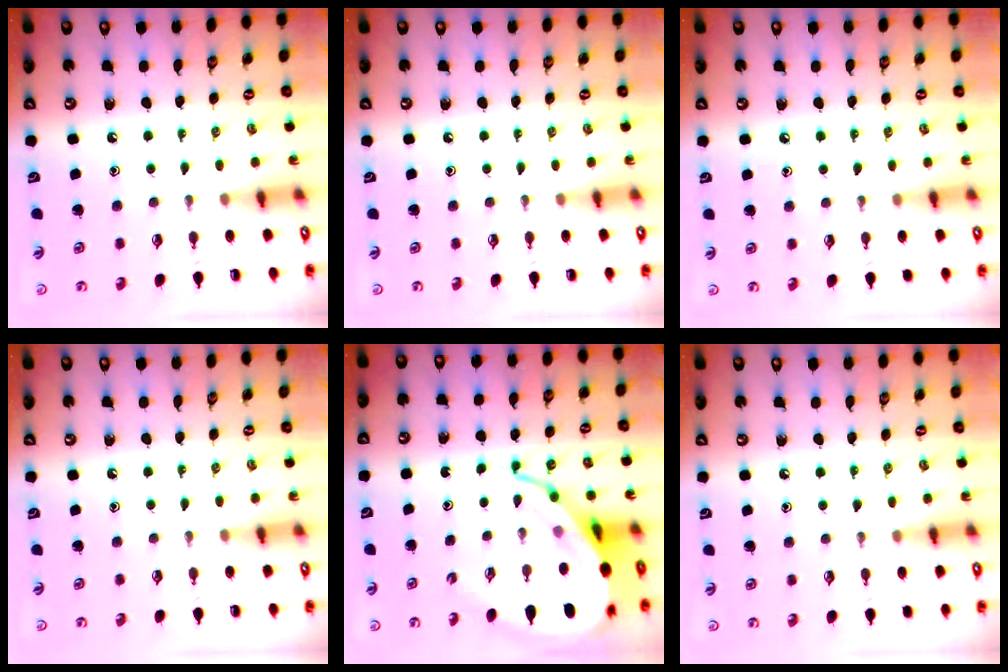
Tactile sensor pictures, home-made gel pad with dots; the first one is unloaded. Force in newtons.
{"total": 0.0}
{"total": 4.5, "press": 4.5, "slide": 0.8}
{"total": 0.0}
{"total": 15.6, "press": 15.5, "slide": 1.7}
{"total": 4.1, "press": 4.0, "slide": 0.6}